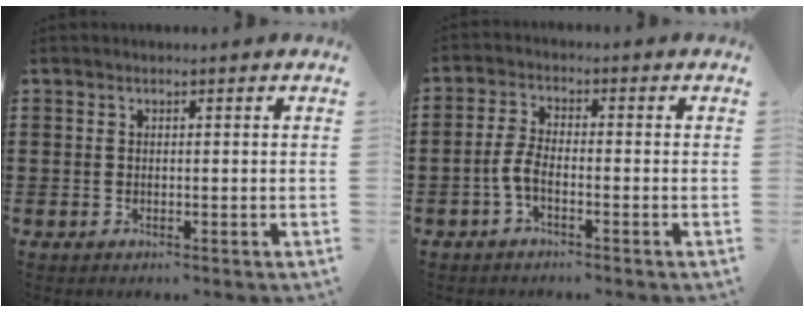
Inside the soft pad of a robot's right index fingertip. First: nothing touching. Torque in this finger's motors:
{"motor_torque": [1.15, 0.99, 0.06, 0.03]}